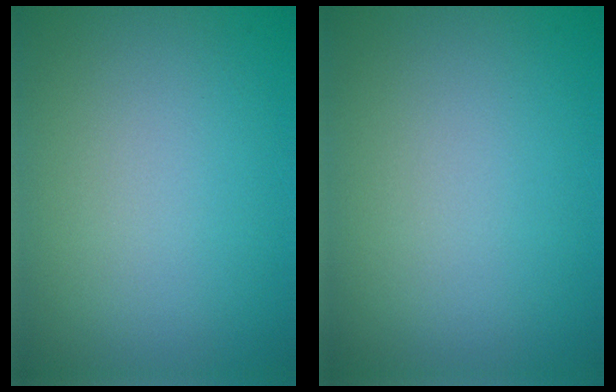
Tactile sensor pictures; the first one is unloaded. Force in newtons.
{"total": 0.0}